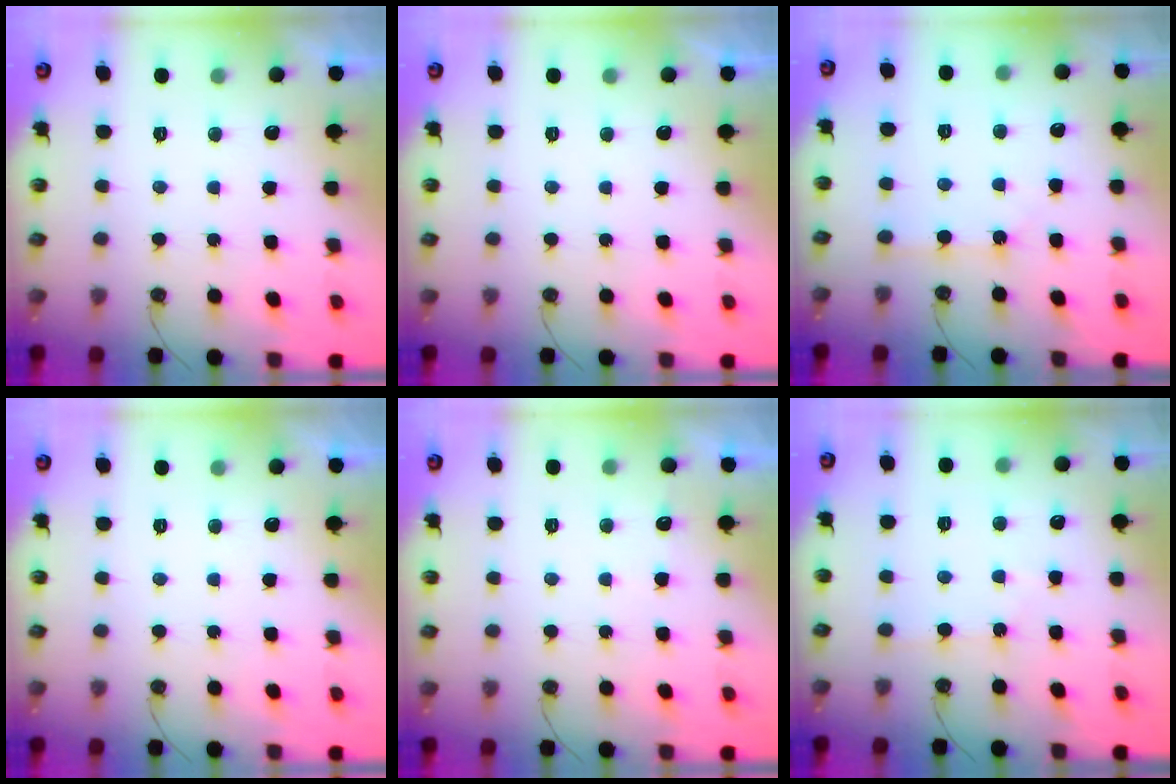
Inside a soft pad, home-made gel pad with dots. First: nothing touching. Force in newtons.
{"total": 0.0}
{"total": 1.5, "press": 1.5, "slide": 0.3}
{"total": 0.0}
{"total": 5.1, "press": 5.0, "slide": 0.8}
{"total": 2.8, "press": 2.7, "slide": 0.4}